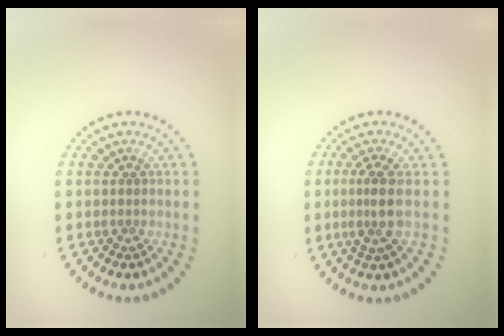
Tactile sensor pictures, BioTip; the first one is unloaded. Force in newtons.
{"total": 2.7, "press": 2.2, "slide": 1.4}